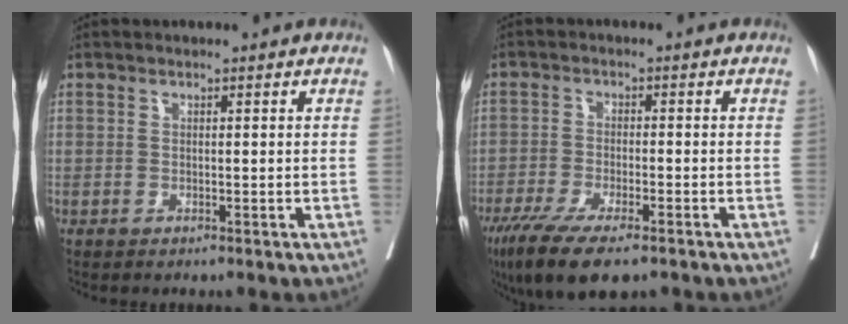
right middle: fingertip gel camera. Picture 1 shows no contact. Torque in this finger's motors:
{"motor_torque": [1.20, -0.93, 0.25, 0.15]}